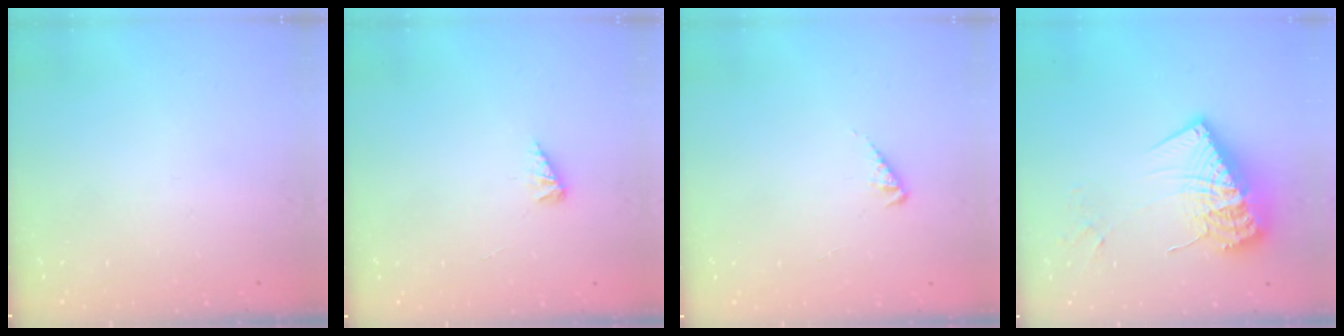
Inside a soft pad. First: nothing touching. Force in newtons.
{"total": 2.2, "press": 2.2, "slide": 0.3}
{"total": 2.6, "press": 2.6, "slide": 0.4}
{"total": 17.6, "press": 17.5, "slide": 1.5}